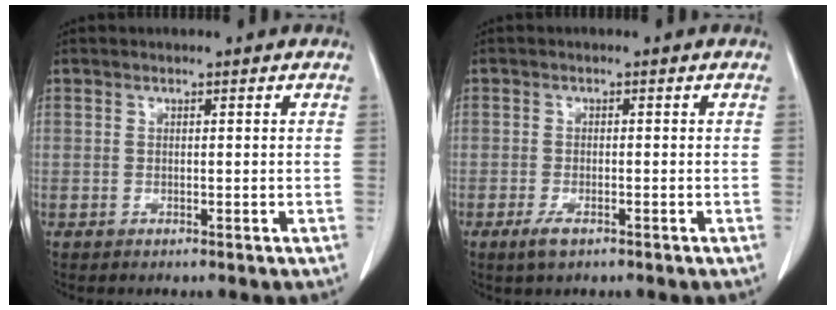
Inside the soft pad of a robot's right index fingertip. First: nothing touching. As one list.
[{"total": 2.4, "force": [-1.5, 0.8, 1.7], "torque": [-0.035, -0.002, -0.025]}]